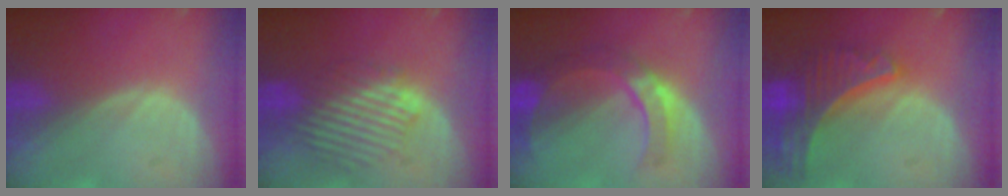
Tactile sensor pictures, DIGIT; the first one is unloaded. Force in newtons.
{"total": 6.8, "press": 6.7, "slide": 0.7}
{"total": 7.2, "press": 7.1, "slide": 1.1}
{"total": 8.9, "press": 7.7, "slide": 4.4}